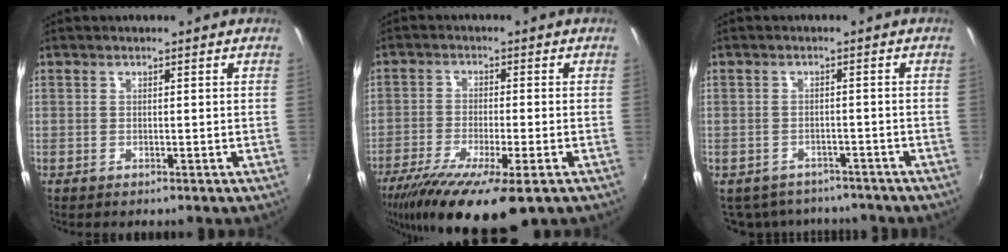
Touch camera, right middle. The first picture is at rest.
{"total": 14.5, "force": [-9.3, 2.6, 10.8], "torque": [-0.212, -0.056, -0.157]}
{"total": 9.2, "force": [-7.8, 4.2, 2.5], "torque": [-0.065, -0.010, -0.106]}